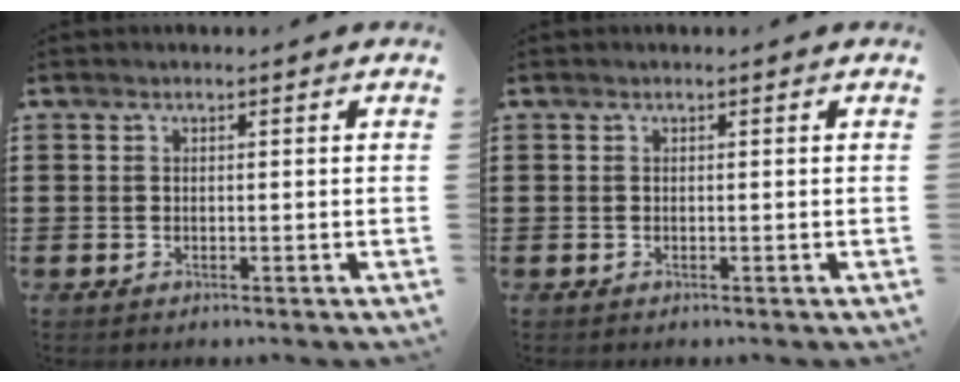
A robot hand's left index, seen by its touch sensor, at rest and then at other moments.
{"total": 0.0}